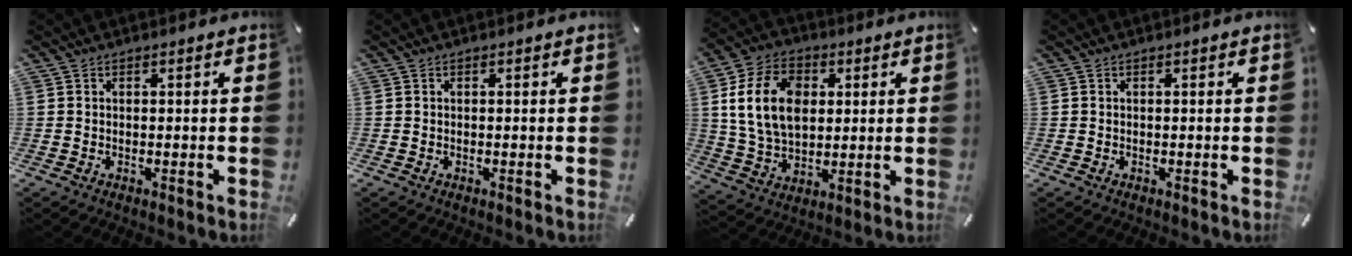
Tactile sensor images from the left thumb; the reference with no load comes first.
{"total": 0.0}
{"total": 13.9, "force": [2.7, 10.3, 8.9], "torque": [-0.180, 0.011, 0.049]}
{"total": 0.0}